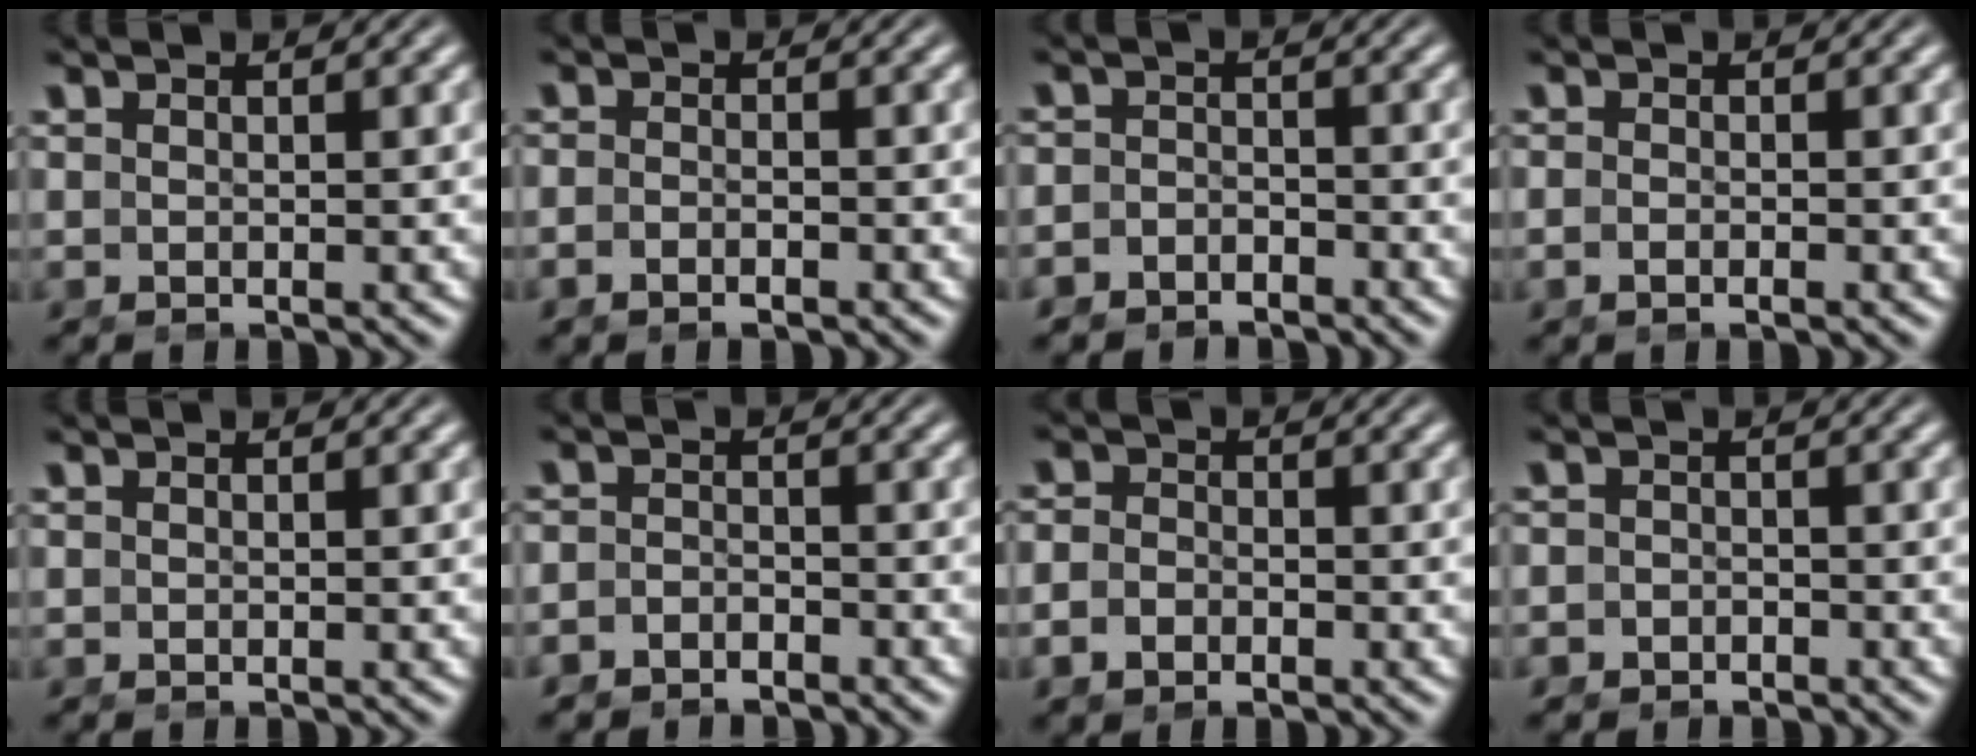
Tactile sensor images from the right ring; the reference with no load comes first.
{"total": 1.7, "force": [-1.5, 0.5, 0.7], "torque": [-0.019, -0.004, -0.026]}
{"total": 3.6, "force": [-3.2, 1.6, -0.1], "torque": [-0.003, -0.020, -0.050]}
{"total": 1.0, "force": [-0.8, 0.0, 0.6], "torque": [-0.014, -0.003, -0.015]}
{"total": 0.0}
{"total": 3.1, "force": [-2.8, 1.3, 0.1], "torque": [-0.007, -0.019, -0.042]}
{"total": 2.8, "force": [-1.6, 2.1, 1.1], "torque": [-0.029, -0.015, -0.025]}
{"total": 2.7, "force": [-2.1, 1.6, -0.2], "torque": [-0.006, -0.018, -0.030]}